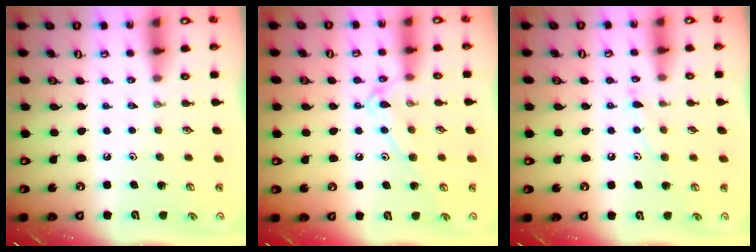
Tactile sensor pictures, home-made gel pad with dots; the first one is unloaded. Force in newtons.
{"total": 12.1, "press": 12.1, "slide": 0.5}
{"total": 7.7, "press": 7.7, "slide": 0.6}